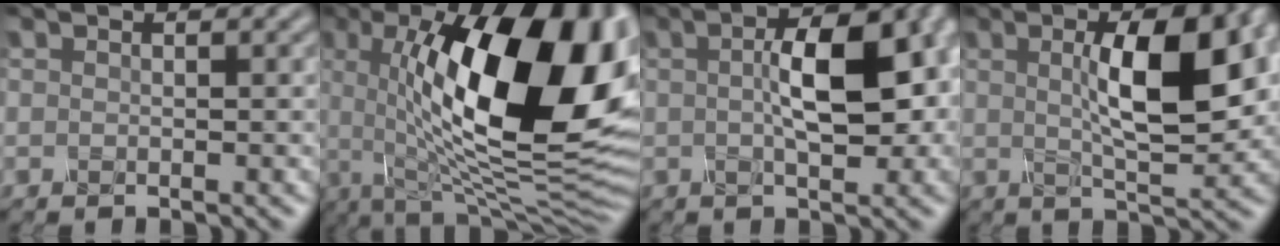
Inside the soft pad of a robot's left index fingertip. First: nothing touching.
{"total": 18.2, "force": [3.0, 7.2, 16.5], "torque": [-0.226, 0.010, 0.042]}
{"total": 8.8, "force": [1.0, 3.3, 8.0], "torque": [-0.117, 0.015, 0.009]}
{"total": 9.8, "force": [1.8, 3.0, 9.1], "torque": [-0.130, 0.009, 0.027]}